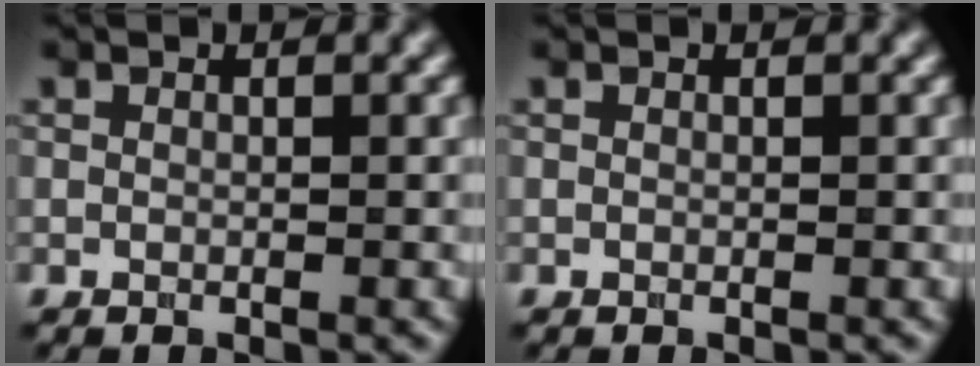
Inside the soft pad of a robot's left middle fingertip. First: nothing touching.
{"total": 0.0}